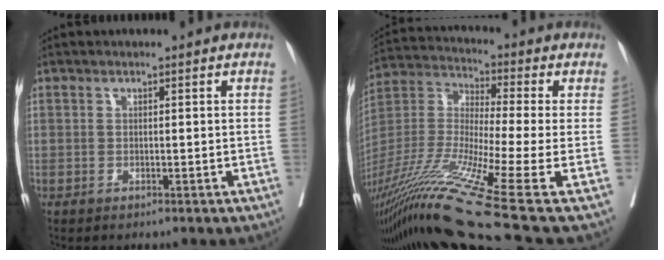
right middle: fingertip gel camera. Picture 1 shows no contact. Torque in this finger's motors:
{"motor_torque": [-0.48, -0.97, 0.07, 0.14]}